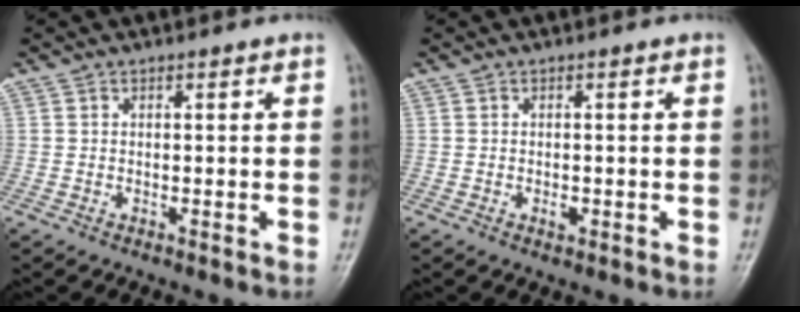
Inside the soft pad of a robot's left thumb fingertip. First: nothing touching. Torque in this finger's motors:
{"motor_torque": [-0.13, -0.13, 0.18, -0.01, 0.00]}